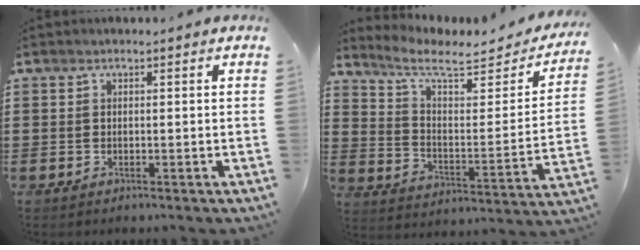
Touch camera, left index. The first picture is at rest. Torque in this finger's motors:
{"motor_torque": [1.65, -0.48, 0.10, 0.07]}